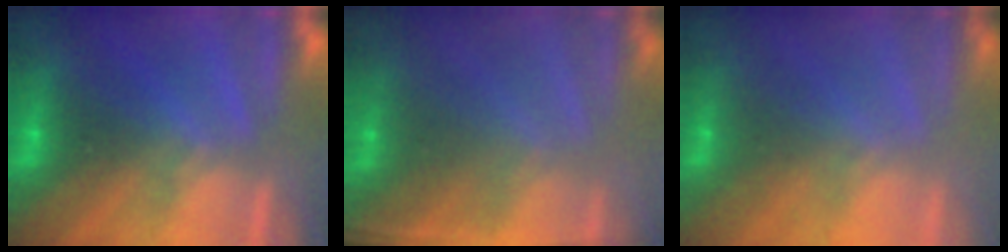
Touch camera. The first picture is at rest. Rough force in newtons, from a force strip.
{"total": 1.3}
{"total": 2.1}